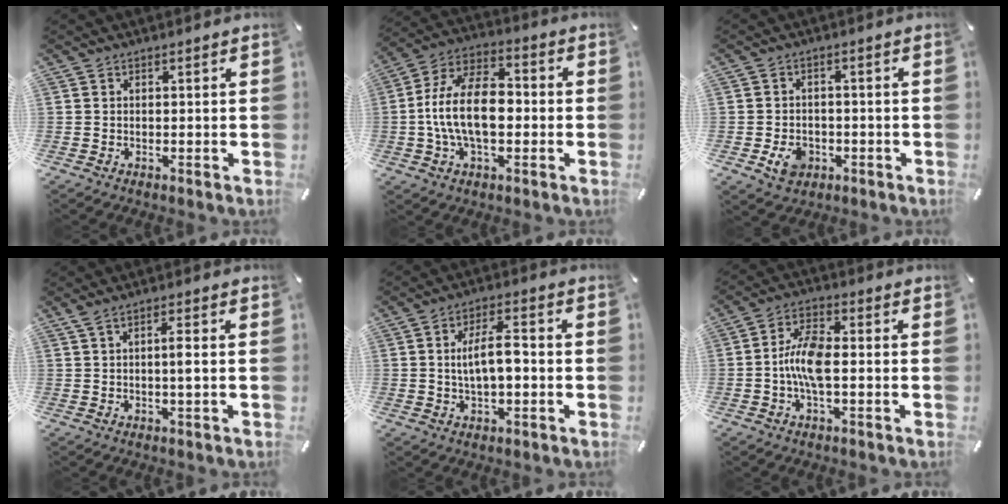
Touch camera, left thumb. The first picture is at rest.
{"total": 14.7, "force": [-2.3, 8.4, 11.9], "torque": [-0.250, 0.012, -0.043]}
{"total": 5.5, "force": [-2.0, 4.5, 2.5], "torque": [-0.052, 0.004, -0.038]}
{"total": 3.8, "force": [0.2, 0.1, 3.8], "torque": [-0.072, -0.005, 0.000]}
{"total": 7.8, "force": [-0.3, 3.5, 7.0], "torque": [-0.125, 0.011, -0.007]}
{"total": 8.7, "force": [-1.3, 3.7, 7.7], "torque": [-0.158, 0.004, -0.024]}